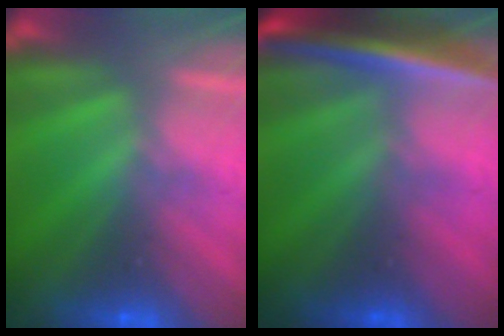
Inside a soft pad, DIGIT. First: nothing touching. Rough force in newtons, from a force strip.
{"total": 5.9}